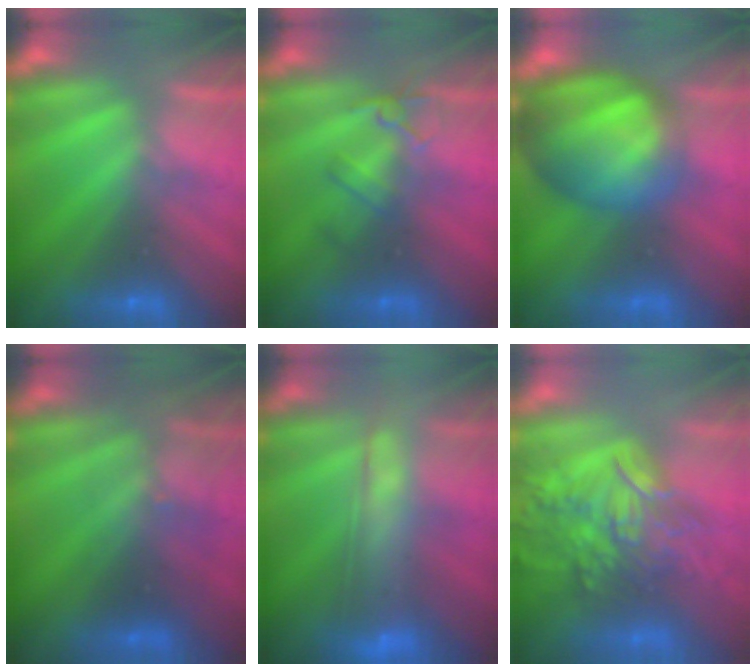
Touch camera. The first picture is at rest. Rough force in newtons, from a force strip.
{"total": 2.4}
{"total": 7.5}
{"total": 2.7}
{"total": 6.3}
{"total": 6.5}